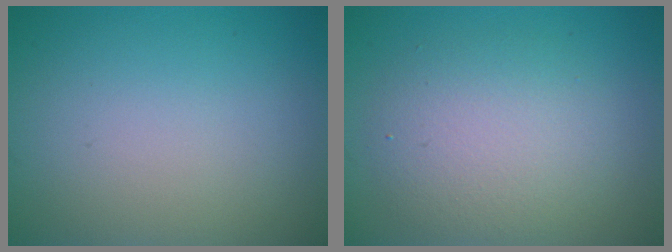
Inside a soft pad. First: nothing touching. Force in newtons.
{"total": 4.7, "press": 4.6, "slide": 0.5}